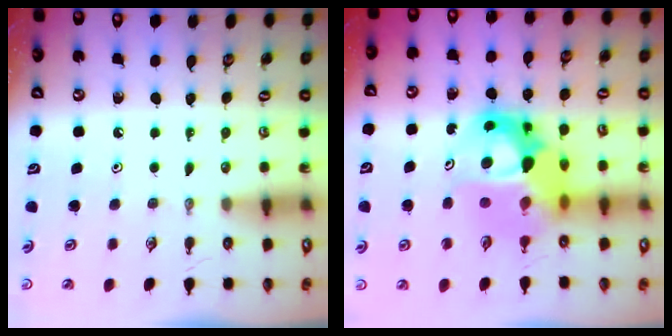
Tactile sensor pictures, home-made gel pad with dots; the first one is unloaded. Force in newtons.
{"total": 17.0, "press": 16.9, "slide": 1.4}